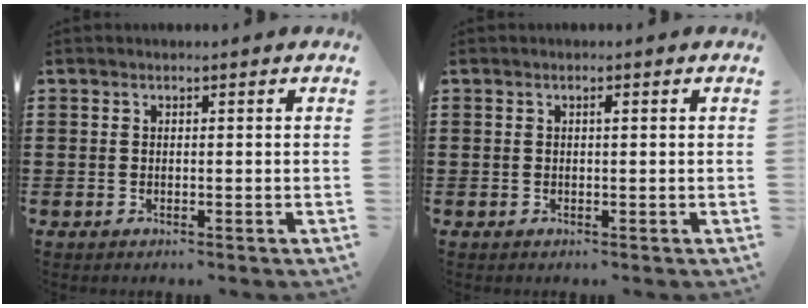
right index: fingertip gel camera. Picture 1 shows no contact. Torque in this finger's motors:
{"motor_torque": [0.18, -0.14, 0.00, 0.01]}